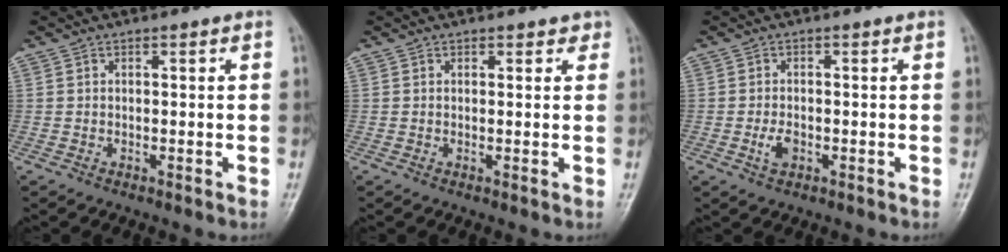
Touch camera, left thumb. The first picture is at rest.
{"total": 1.3, "force": [1.0, 0.8, 0.3], "torque": [0.013, -0.005, 0.006]}
{"total": 2.6, "force": [-0.8, 1.6, 1.9], "torque": [-0.035, 0.001, -0.014]}